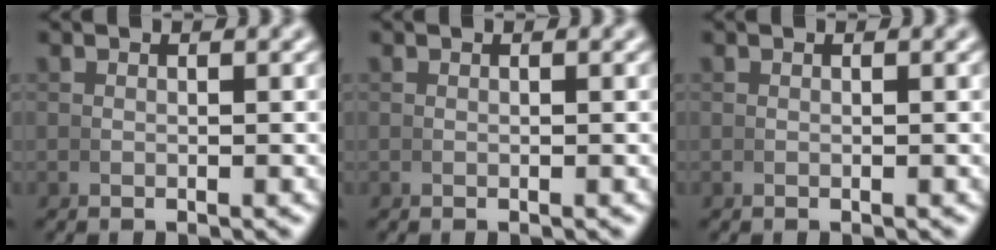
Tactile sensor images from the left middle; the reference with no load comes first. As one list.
[{"total": 0.0}, {"total": 0.0}]